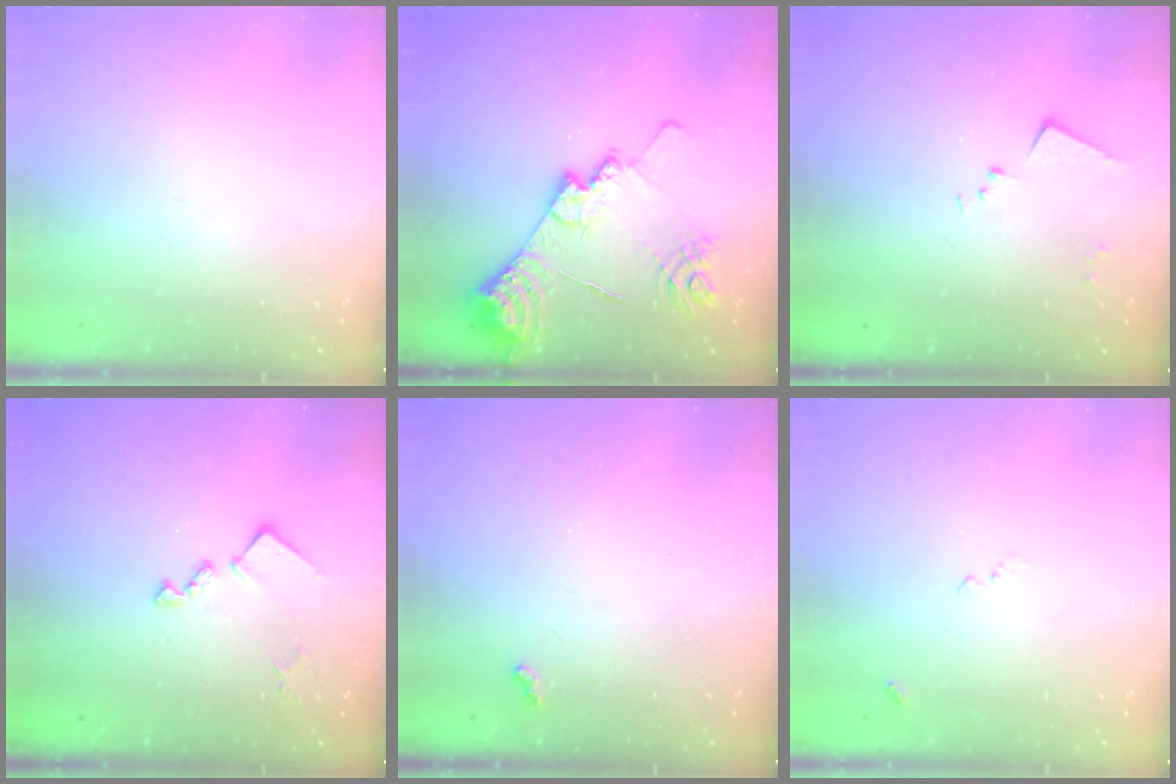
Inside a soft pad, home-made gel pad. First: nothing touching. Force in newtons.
{"total": 18.3, "press": 18.2, "slide": 2.0}
{"total": 5.1, "press": 5.1, "slide": 0.6}
{"total": 10.5, "press": 10.5, "slide": 0.6}
{"total": 2.3, "press": 2.3, "slide": 0.5}
{"total": 9.5, "press": 9.5, "slide": 0.8}